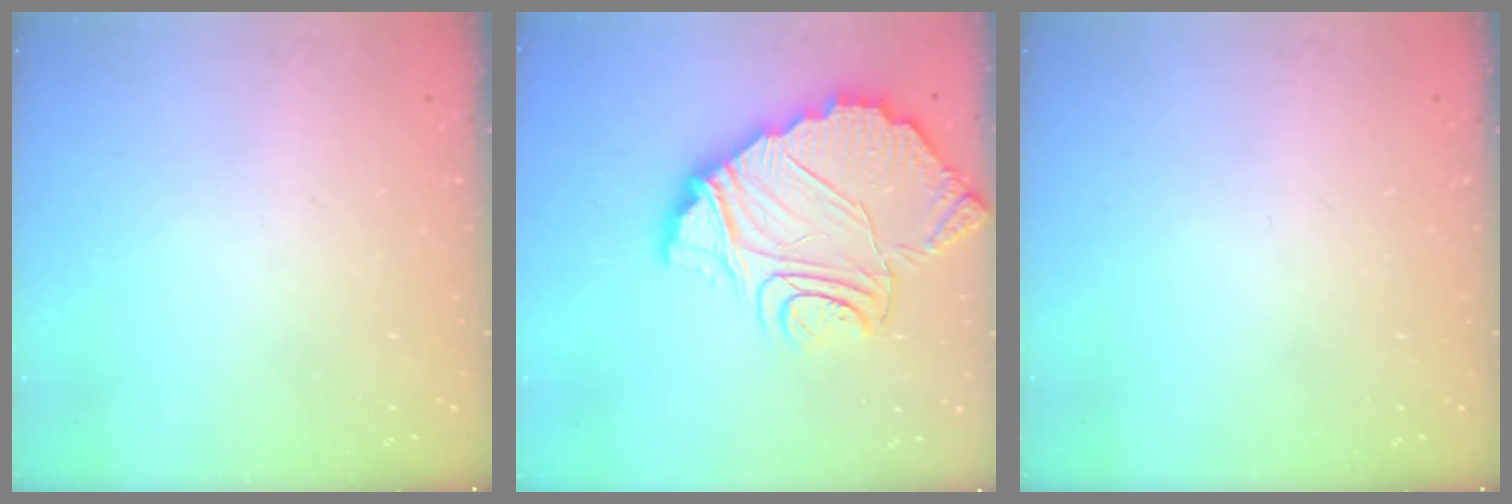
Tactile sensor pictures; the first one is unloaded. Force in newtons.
{"total": 14.2, "press": 14.1, "slide": 1.5}
{"total": 0.0}